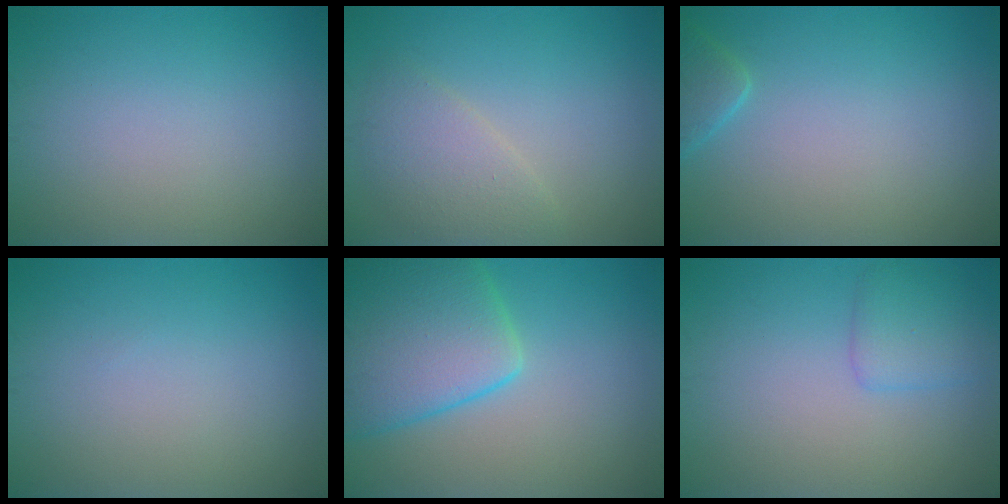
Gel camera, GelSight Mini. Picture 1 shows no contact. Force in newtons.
{"total": 2.9, "press": 2.9, "slide": 0.2}
{"total": 1.9, "press": 1.9, "slide": 0.2}
{"total": 0.0}
{"total": 8.6, "press": 8.6, "slide": 0.5}
{"total": 2.1, "press": 2.1, "slide": 0.1}